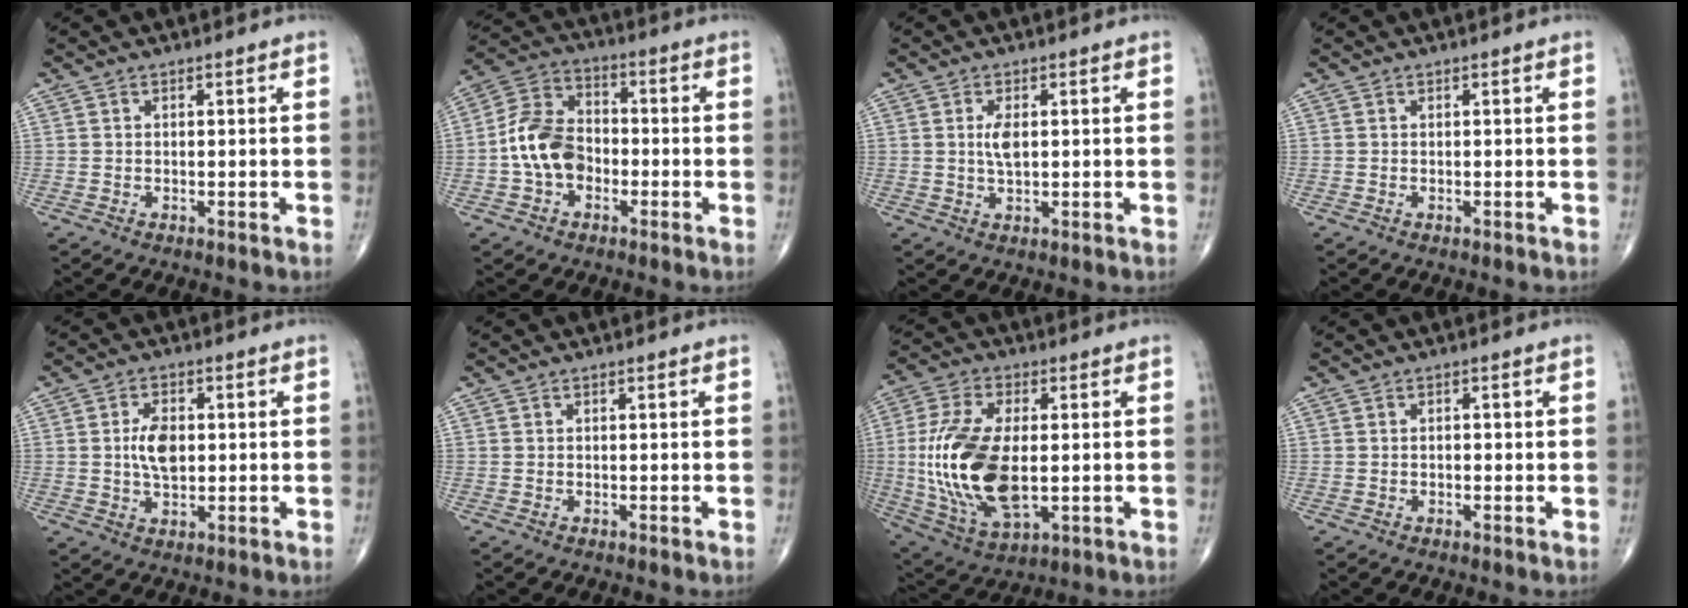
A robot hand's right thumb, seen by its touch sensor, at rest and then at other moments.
{"total": 10.7, "force": [-2.3, 7.7, 7.1], "torque": [-0.120, 0.038, -0.055]}
{"total": 3.4, "force": [0.5, 1.5, 3.0], "torque": [-0.057, -0.005, 0.010]}
{"total": 0.0}
{"total": 6.3, "force": [0.5, 3.6, 5.1], "torque": [-0.084, -0.002, 0.007]}
{"total": 0.0}
{"total": 19.6, "force": [-0.7, 9.8, 17.0], "torque": [-0.360, -0.009, -0.002]}
{"total": 0.9, "force": [-0.1, 0.5, 0.7], "torque": [-0.004, 0.001, -0.003]}